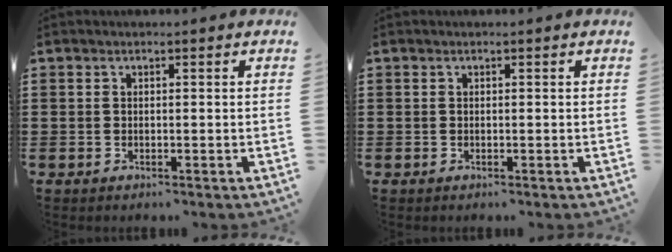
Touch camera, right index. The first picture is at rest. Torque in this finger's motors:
{"motor_torque": [0.26, 1.59, 0.00, 0.00]}